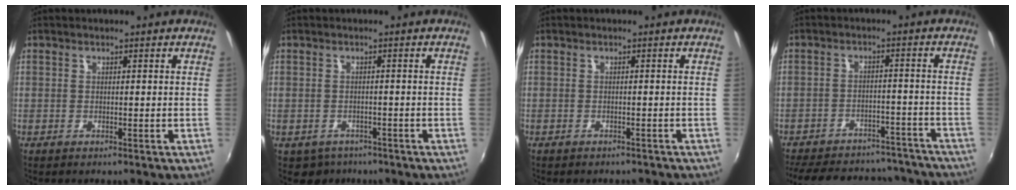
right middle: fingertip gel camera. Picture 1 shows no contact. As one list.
[{"total": 3.4, "force": [-2.2, 2.6, 0.5], "torque": [-0.019, -0.005, -0.029]}, {"total": 2.3, "force": [-2.0, 0.9, 0.6], "torque": [-0.015, -0.010, -0.025]}, {"total": 24.4, "force": [-21.2, 8.9, 8.2], "torque": [-0.180, 0.036, -0.261]}]